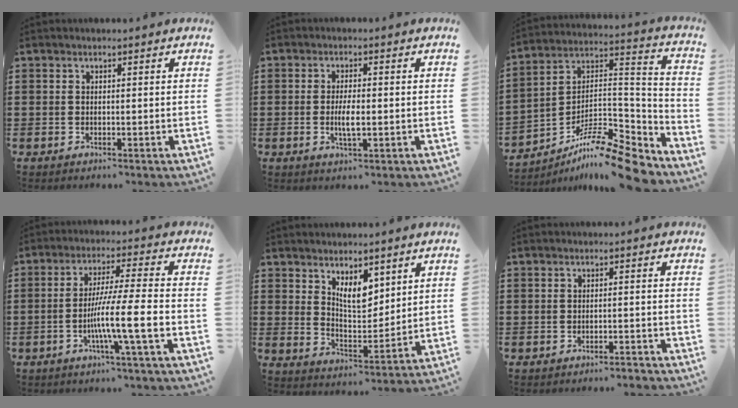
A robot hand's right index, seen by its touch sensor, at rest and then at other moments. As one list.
[{"total": 3.8, "force": [-0.6, 1.0, 3.6], "torque": [-0.070, -0.004, -0.012]}, {"total": 12.2, "force": [-10.2, 1.9, 6.3], "torque": [-0.100, 0.022, -0.199]}, {"total": 9.2, "force": [-3.3, 0.1, 8.6], "torque": [-0.156, -0.008, -0.062]}, {"total": 6.2, "force": [4.1, 2.8, 3.8], "torque": [-0.077, -0.011, 0.072]}, {"total": 1.8, "force": [-1.8, -0.3, 0.3], "torque": [-0.007, 0.000, -0.036]}]